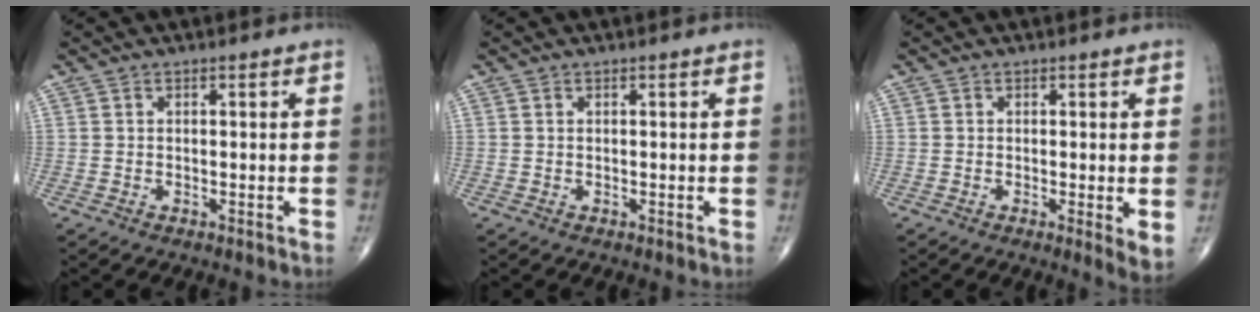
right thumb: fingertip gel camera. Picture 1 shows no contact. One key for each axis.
{"total": 0.0}
{"total": 3.3, "fx": -0.2, "fy": 0.7, "fz": 3.3, "tx": -0.053, "ty": -0.013, "tz": -0.007}